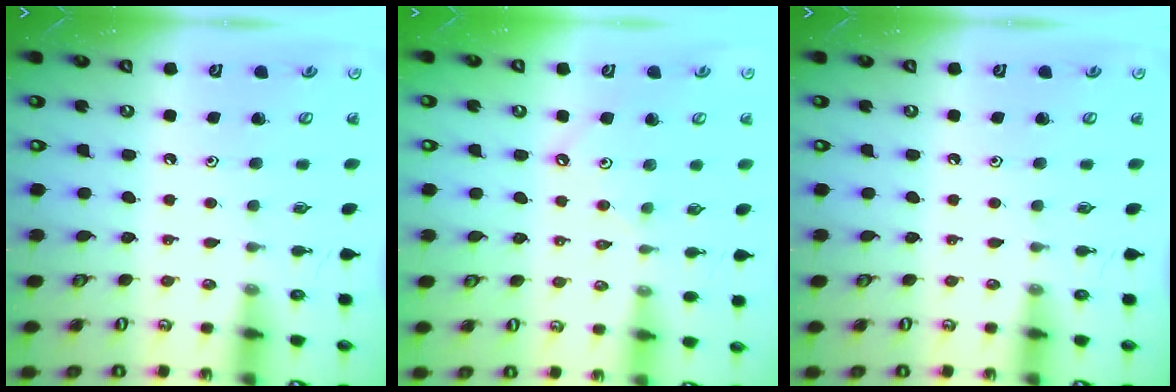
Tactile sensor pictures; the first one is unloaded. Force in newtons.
{"total": 2.6, "press": 2.6, "slide": 0.3}
{"total": 0.0}